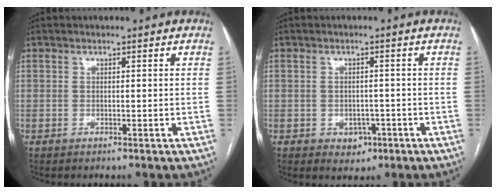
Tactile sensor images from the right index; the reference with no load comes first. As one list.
[{"total": 3.1, "force": [-1.4, 2.4, 1.4], "torque": [-0.010, 0.006, -0.010]}]